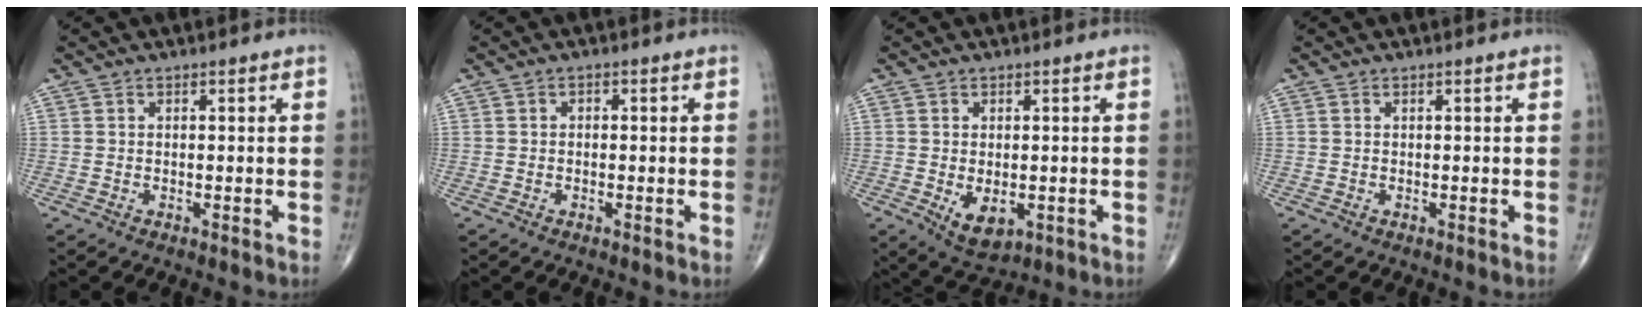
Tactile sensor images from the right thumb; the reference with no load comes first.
{"total": 0.7, "force": [-0.1, 0.6, 0.4], "torque": [0.002, 0.003, -0.008]}
{"total": 5.7, "force": [-1.2, 3.4, 4.4], "torque": [-0.058, -0.011, -0.007]}
{"total": 0.0}